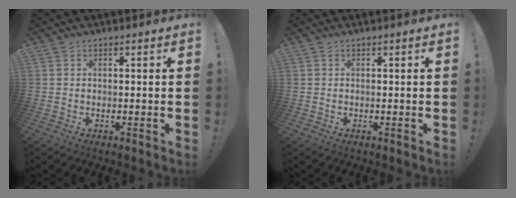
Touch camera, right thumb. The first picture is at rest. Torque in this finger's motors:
{"motor_torque": [0.00, 0.00, 0.03, 0.02, 0.01]}